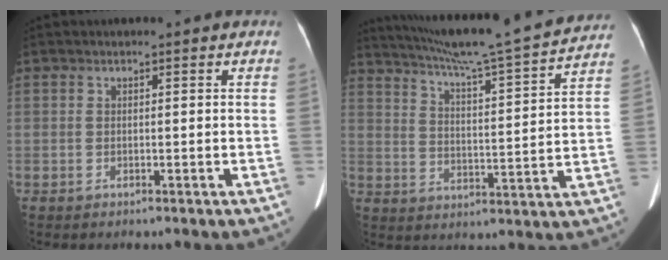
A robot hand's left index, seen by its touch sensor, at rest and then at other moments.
{"total": 21.5, "force": [19.3, -1.1, 9.5], "torque": [-0.162, -0.023, 0.267]}